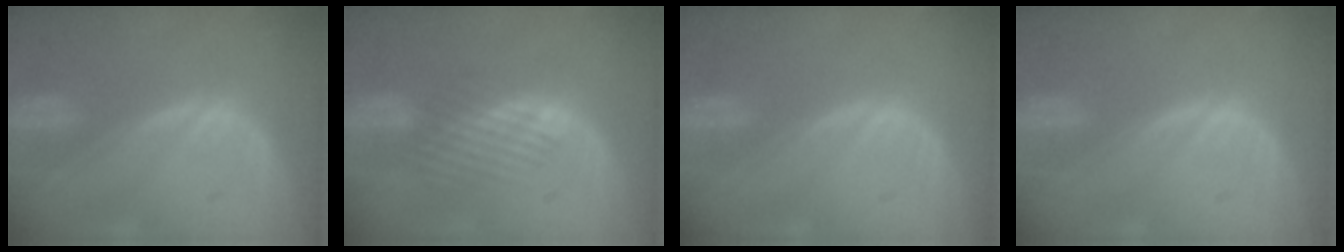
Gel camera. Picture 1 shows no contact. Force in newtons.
{"total": 4.1, "press": 3.6, "slide": 1.9}
{"total": 0.0}
{"total": 0.0}